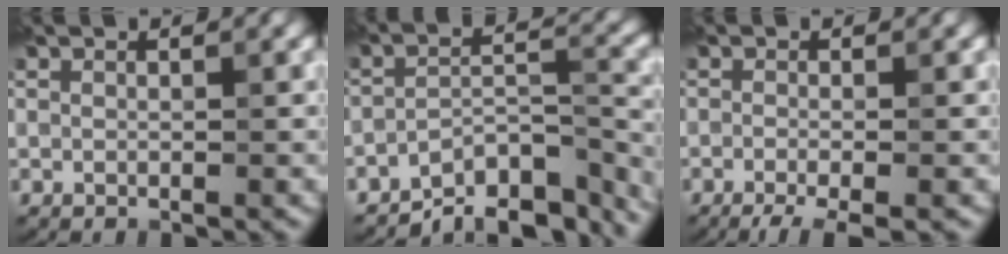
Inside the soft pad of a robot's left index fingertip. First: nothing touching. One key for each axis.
{"total": 8.7, "fx": -7.3, "fy": 2.5, "fz": 4.0, "tx": -0.050, "ty": -0.009, "tz": -0.120}
{"total": 3.2, "fx": -1.9, "fy": 0.7, "fz": 2.4, "tx": -0.037, "ty": -0.007, "tz": -0.038}